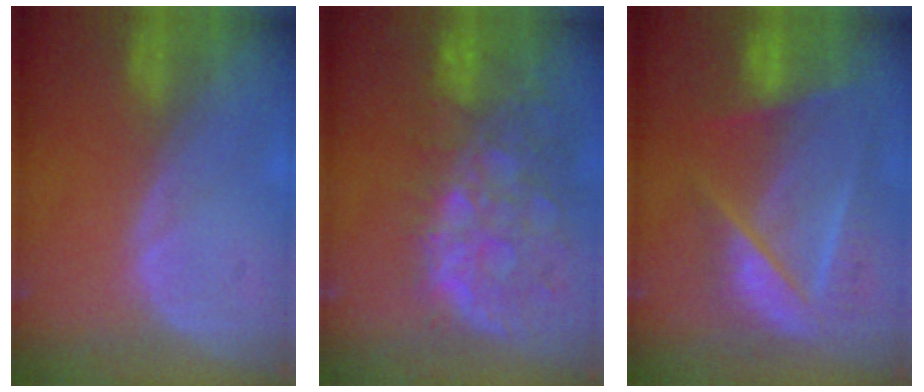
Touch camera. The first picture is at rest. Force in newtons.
{"total": 12.2, "press": 10.1, "slide": 6.8}
{"total": 9.0, "press": 8.1, "slide": 3.8}